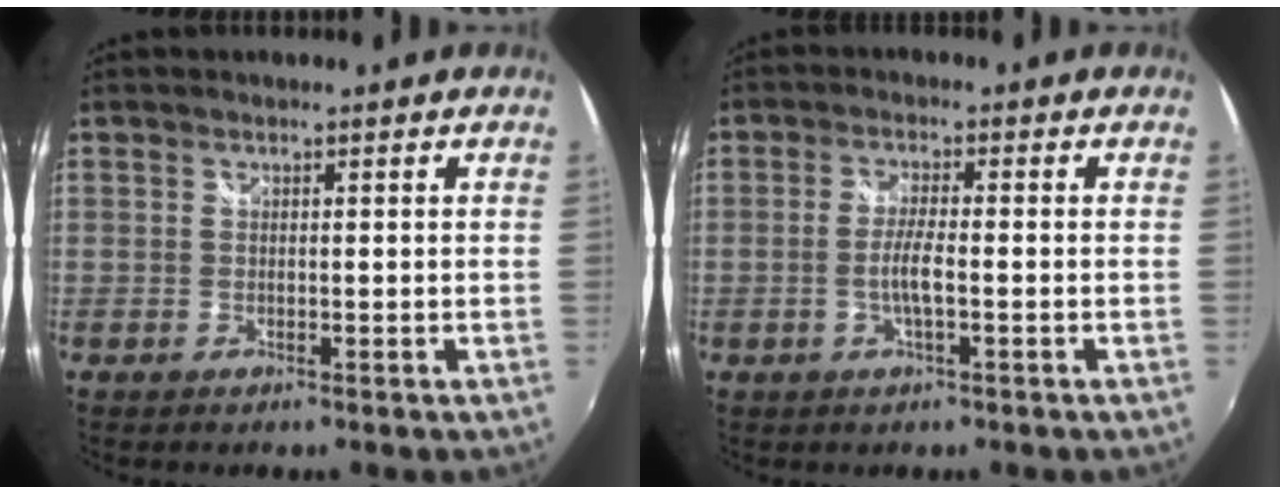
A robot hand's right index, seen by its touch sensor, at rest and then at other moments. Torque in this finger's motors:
{"motor_torque": [0.80, -0.41, 0.40, 0.11]}